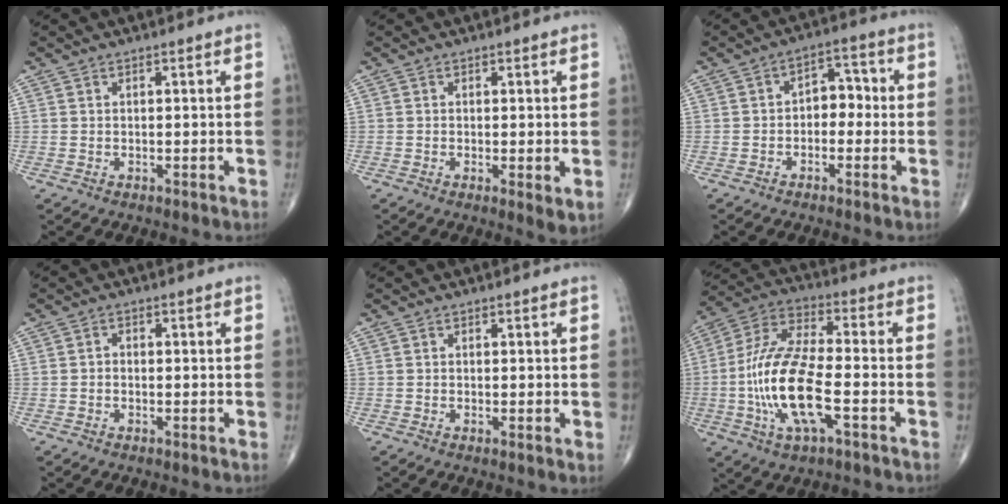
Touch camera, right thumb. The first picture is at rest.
{"total": 2.2, "force": [-0.2, 0.6, 2.1], "torque": [-0.039, -0.010, -0.008]}
{"total": 5.5, "force": [-0.7, 3.8, 3.9], "torque": [-0.029, 0.026, -0.024]}
{"total": 1.0, "force": [-0.3, 0.8, 0.6], "torque": [-0.004, 0.004, -0.008]}
{"total": 1.0, "force": [0.0, 0.2, 0.9], "torque": [-0.018, -0.005, -0.002]}
{"total": 17.1, "force": [-4.2, 6.0, 15.4], "torque": [-0.323, 0.026, -0.081]}